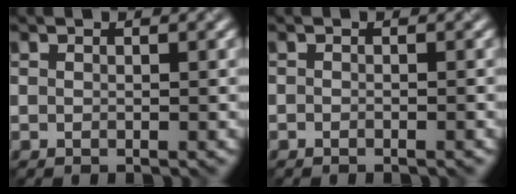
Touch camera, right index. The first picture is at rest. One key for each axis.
{"total": 0.7, "fx": -0.6, "fy": 0.1, "fz": 0.3, "tx": -0.004, "ty": 0.001, "tz": -0.011}